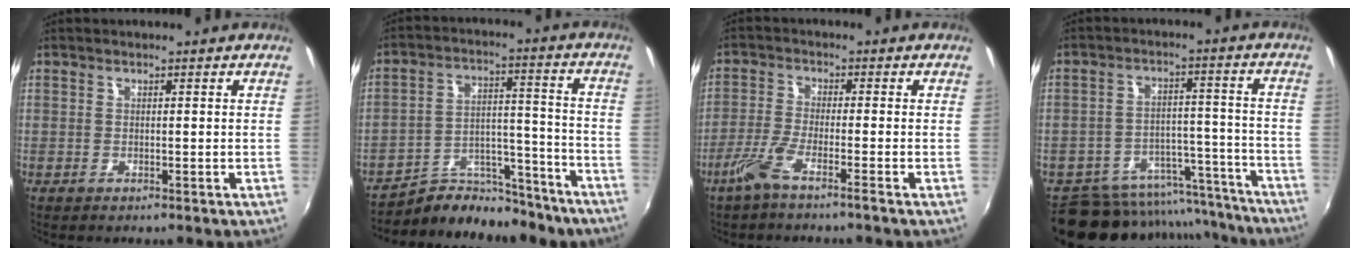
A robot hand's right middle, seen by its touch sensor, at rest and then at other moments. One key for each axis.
{"total": 16.5, "fx": -14.3, "fy": 6.8, "fz": 4.5, "tx": -0.080, "ty": 0.042, "tz": -0.201}
{"total": 4.8, "fx": -3.3, "fy": -0.3, "fz": 3.5, "tx": -0.089, "ty": -0.006, "tz": -0.069}
{"total": 18.0, "fx": -15.5, "fy": 7.8, "fz": 4.6, "tx": -0.091, "ty": 0.047, "tz": -0.199}